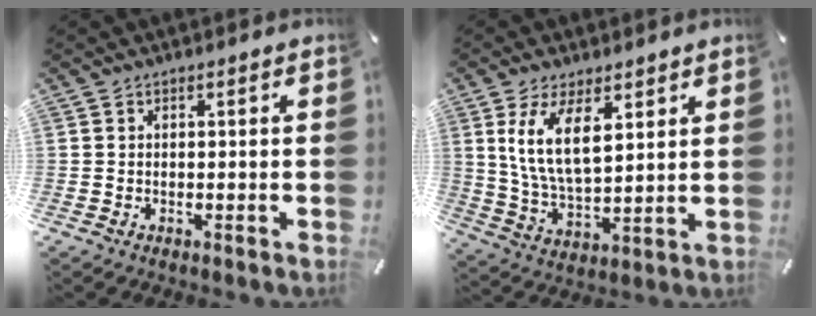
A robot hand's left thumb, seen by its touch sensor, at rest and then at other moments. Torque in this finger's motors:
{"motor_torque": [0.70, 1.02, 1.48, -1.27, 0.23]}